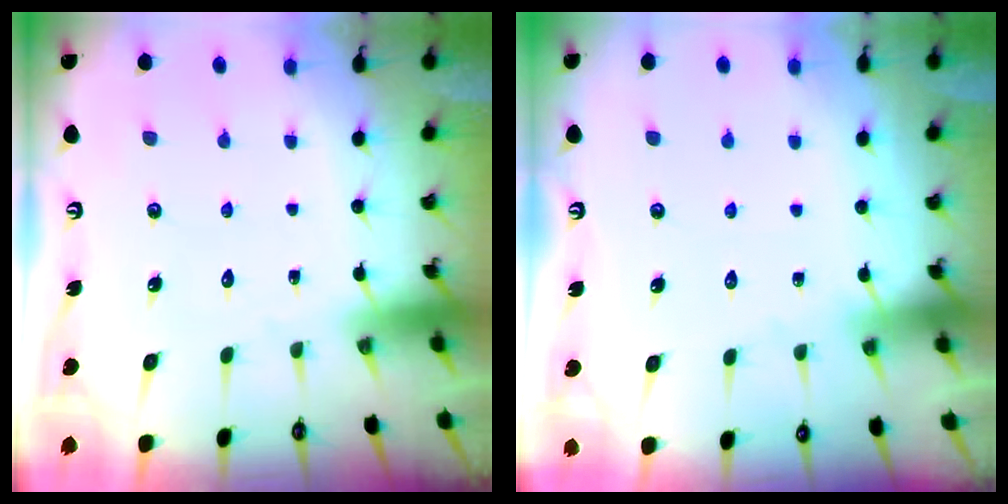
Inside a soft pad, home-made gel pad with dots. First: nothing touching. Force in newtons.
{"total": 2.8, "press": 2.7, "slide": 0.4}